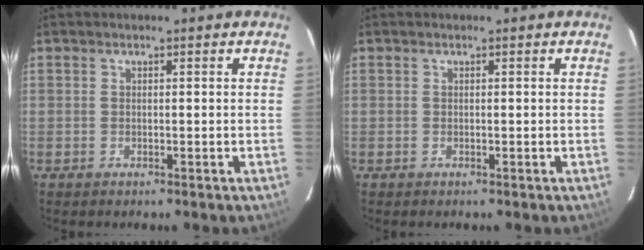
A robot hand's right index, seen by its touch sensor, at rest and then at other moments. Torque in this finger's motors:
{"motor_torque": [0.00, 0.00, 0.00, 0.00]}